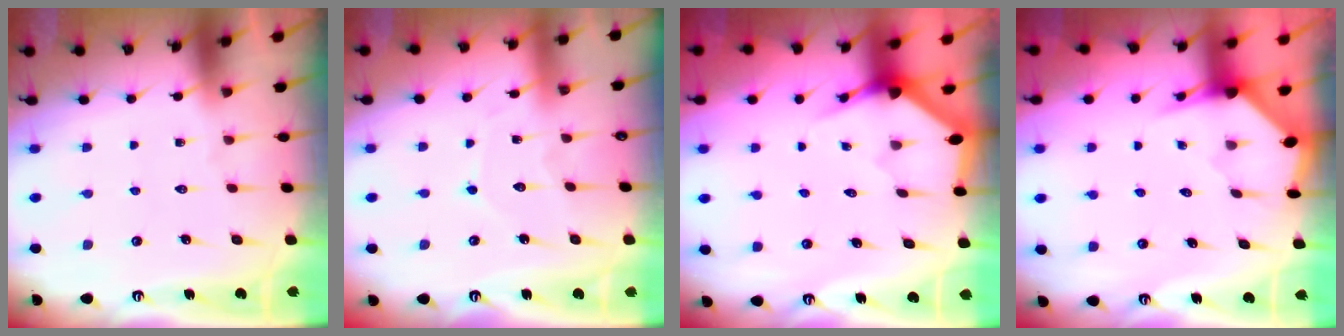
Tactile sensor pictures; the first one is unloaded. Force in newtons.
{"total": 4.3, "press": 4.3, "slide": 0.2}
{"total": 3.5, "press": 3.5, "slide": 0.1}
{"total": 3.3, "press": 3.3, "slide": 0.3}